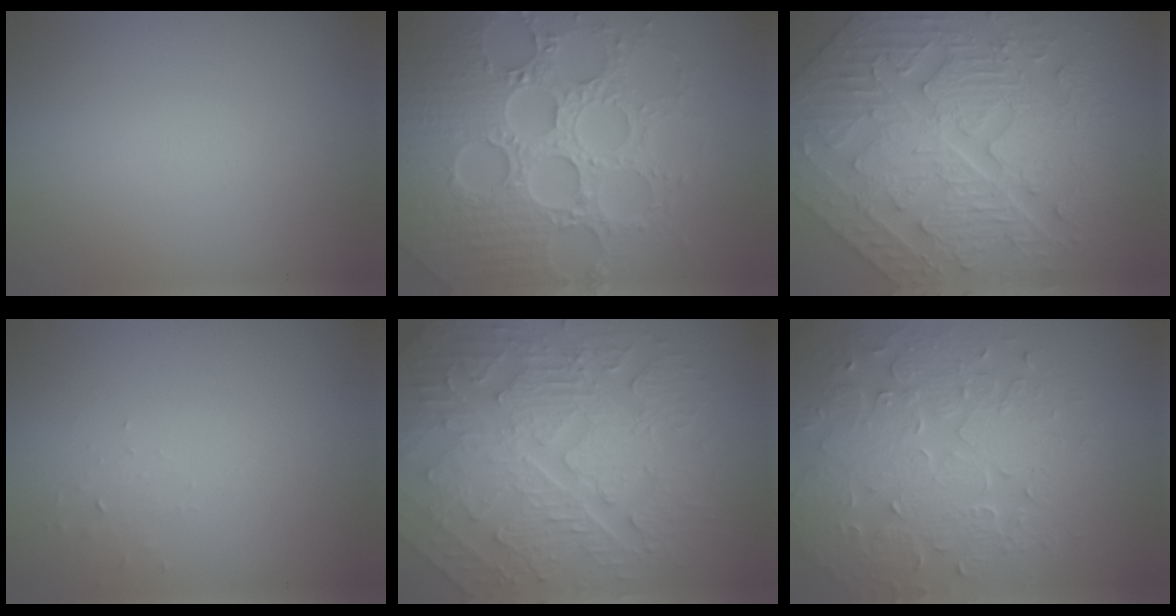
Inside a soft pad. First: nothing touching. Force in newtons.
{"total": 8.1, "press": 7.9, "slide": 1.8}
{"total": 9.2, "press": 7.5, "slide": 5.4}
{"total": 0.6, "press": 0.3, "slide": 0.6}
{"total": 10.1, "press": 6.7, "slide": 7.5}
{"total": 8.3, "press": 6.0, "slide": 5.8}